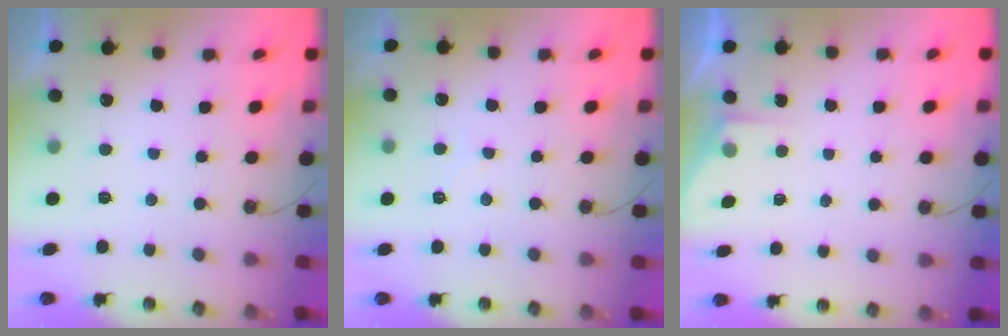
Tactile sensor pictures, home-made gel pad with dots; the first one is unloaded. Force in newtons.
{"total": 6.5, "press": 6.4, "slide": 0.9}
{"total": 1.8, "press": 1.7, "slide": 0.3}